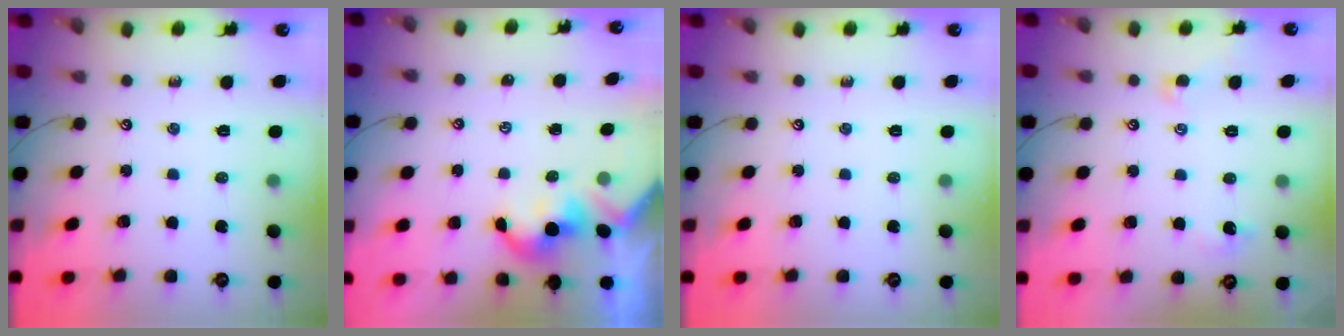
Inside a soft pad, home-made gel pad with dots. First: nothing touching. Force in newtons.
{"total": 2.1, "press": 2.1, "slide": 0.3}
{"total": 0.0}
{"total": 1.5, "press": 1.4, "slide": 0.5}